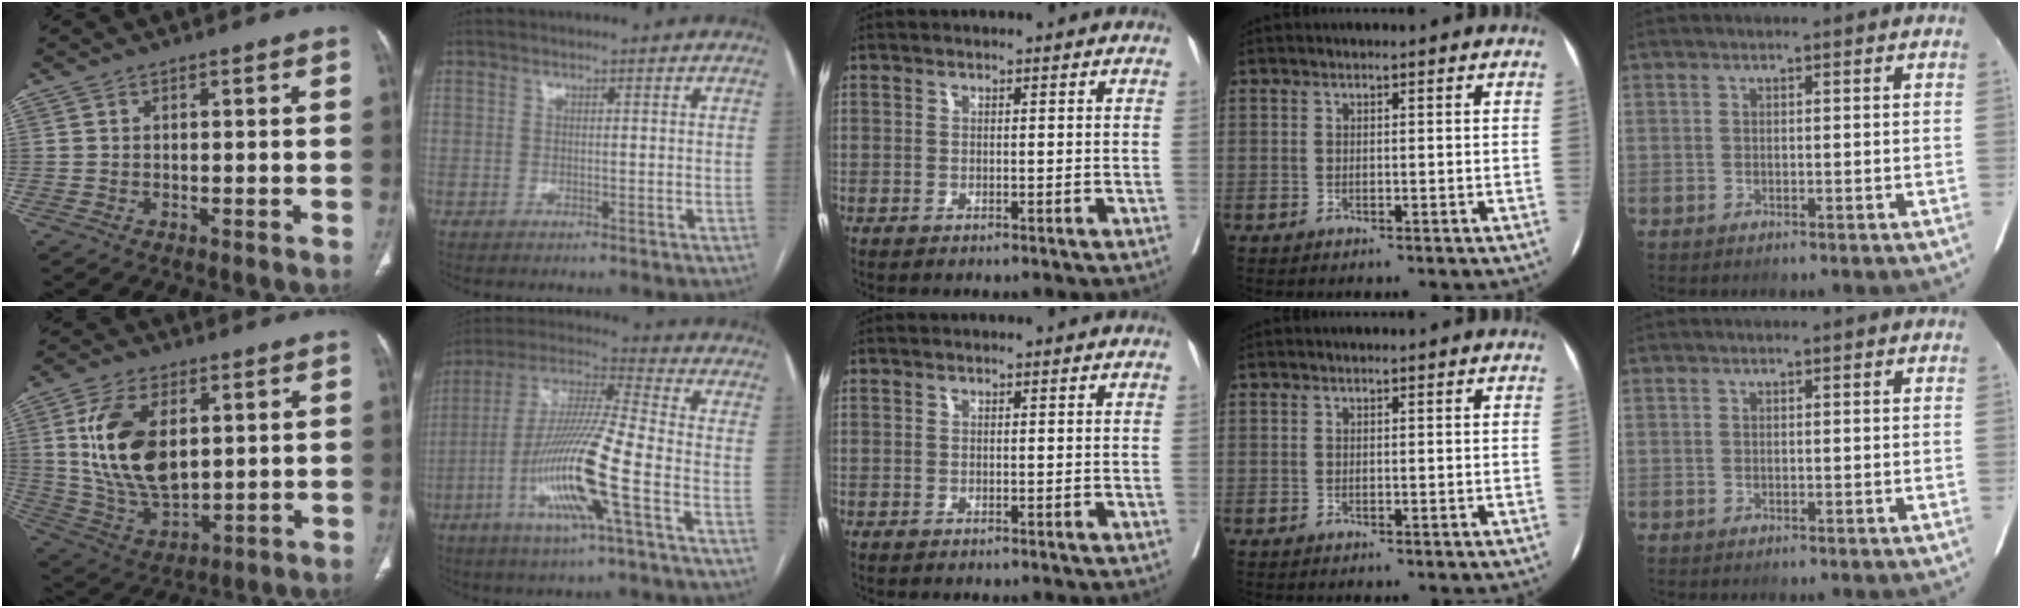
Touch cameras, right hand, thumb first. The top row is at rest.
{"thumb": {"total": 16.5, "force": [3.6, 9.4, 13.1], "torque": [-0.237, -0.016, 0.080]}, "index": {"total": 15.8, "force": [-5.2, 0.6, 14.9], "torque": [-0.299, -0.007, -0.101]}}